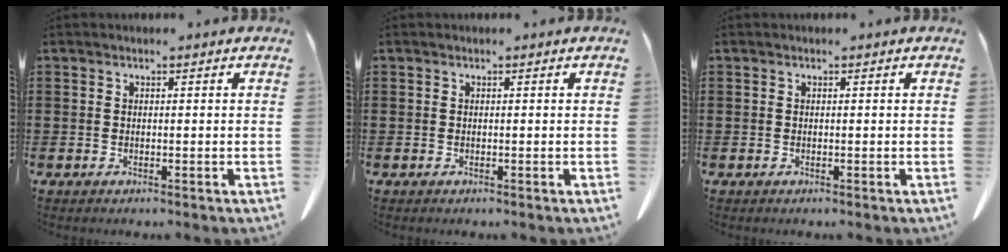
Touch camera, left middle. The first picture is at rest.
{"total": 0.0}
{"total": 0.0}